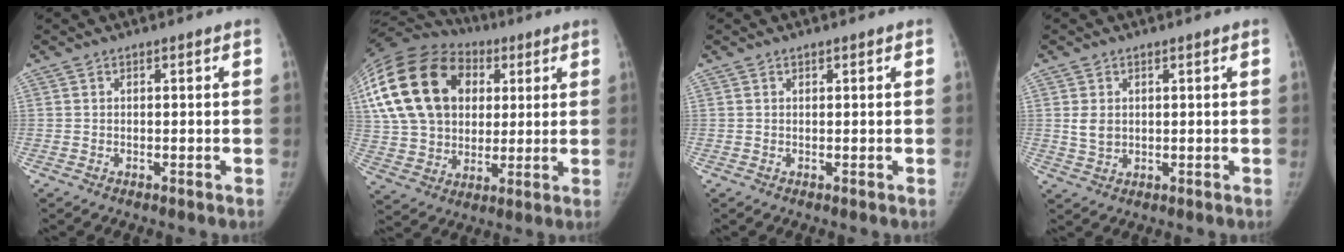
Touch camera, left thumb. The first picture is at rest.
{"total": 29.7, "force": [8.3, 22.0, 18.2], "torque": [-0.388, 0.055, 0.161]}
{"total": 0.0}
{"total": 3.2, "force": [0.7, 2.5, 1.9], "torque": [-0.026, -0.008, 0.022]}